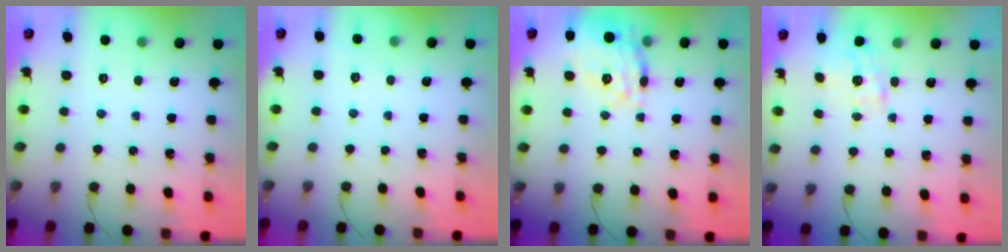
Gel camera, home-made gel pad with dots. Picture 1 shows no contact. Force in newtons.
{"total": 5.2, "press": 4.9, "slide": 1.7}
{"total": 20.1, "press": 20.0, "slide": 1.5}
{"total": 1.1, "press": 1.0, "slide": 0.5}